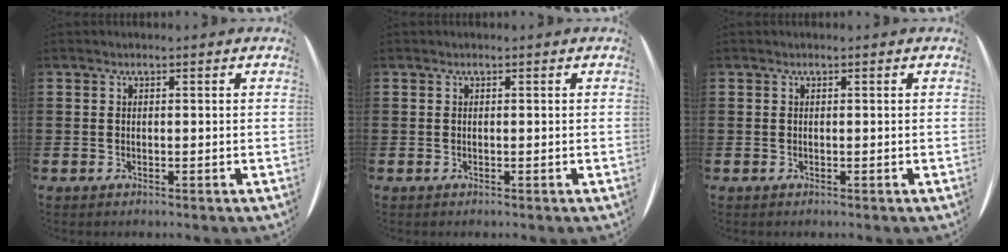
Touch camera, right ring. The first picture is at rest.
{"total": 0.0}
{"total": 0.0}